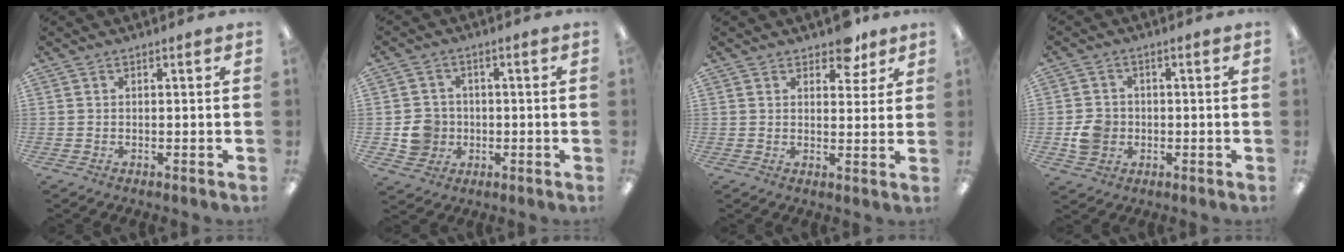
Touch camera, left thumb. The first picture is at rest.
{"total": 6.6, "force": [-1.1, 6.2, 1.8], "torque": [-0.029, 0.014, -0.015]}
{"total": 6.7, "force": [5.0, 3.3, 2.9], "torque": [-0.021, -0.026, 0.085]}
{"total": 5.5, "force": [-1.2, 4.9, 2.1], "torque": [-0.035, 0.006, -0.019]}